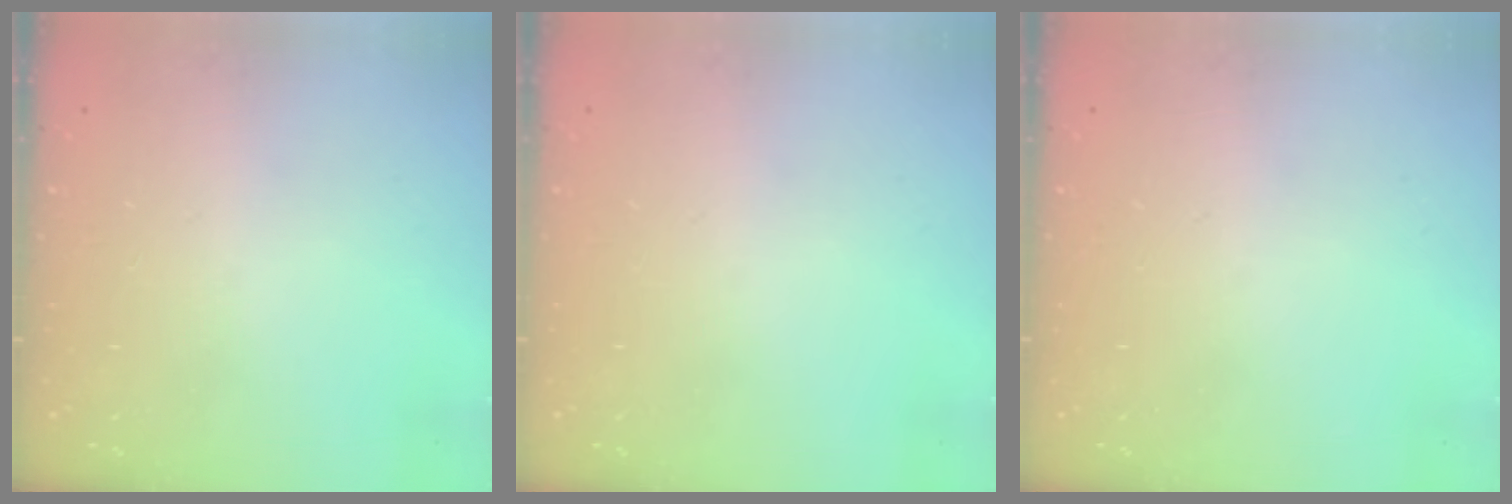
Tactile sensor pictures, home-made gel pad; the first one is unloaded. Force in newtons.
{"total": 0.0}
{"total": 0.0}